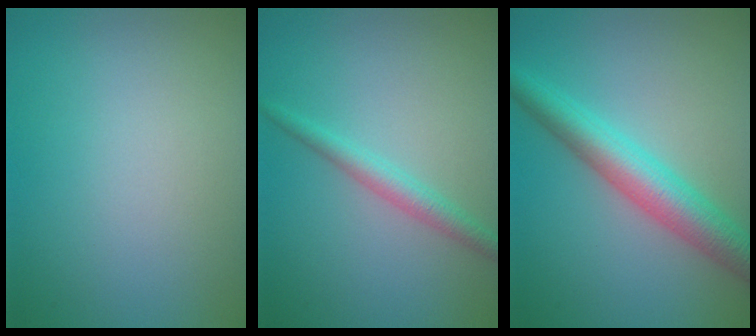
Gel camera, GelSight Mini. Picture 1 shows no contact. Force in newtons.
{"total": 1.5, "press": 1.5, "slide": 0.1}
{"total": 5.5, "press": 5.5, "slide": 0.1}